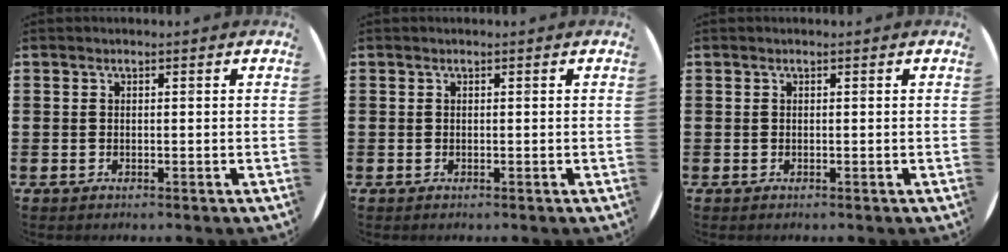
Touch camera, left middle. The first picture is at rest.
{"total": 0.0}
{"total": 0.0}